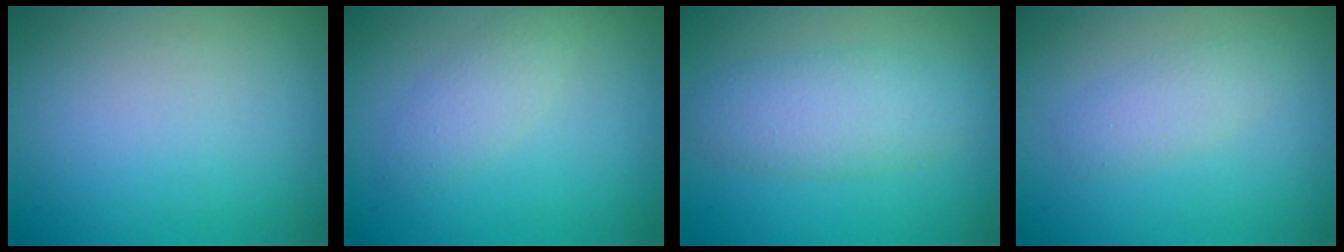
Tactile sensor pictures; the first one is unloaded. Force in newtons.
{"total": 2.2, "press": 2.2, "slide": 0.2}
{"total": 4.2, "press": 4.2, "slide": 0.2}
{"total": 1.9, "press": 1.9, "slide": 0.0}